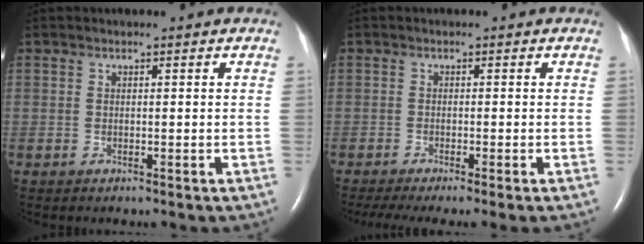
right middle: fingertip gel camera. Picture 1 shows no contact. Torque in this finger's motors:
{"motor_torque": [0.23, -0.22, 0.06, 0.07]}